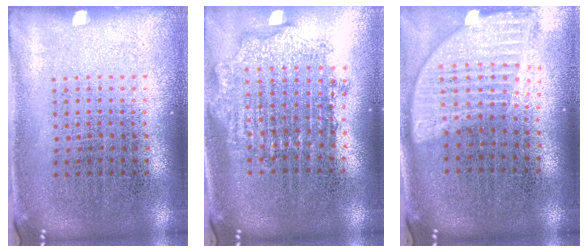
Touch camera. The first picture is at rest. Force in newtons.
{"total": 1.8, "press": 1.5, "slide": 1.1}
{"total": 1.9, "press": 1.6, "slide": 1.1}